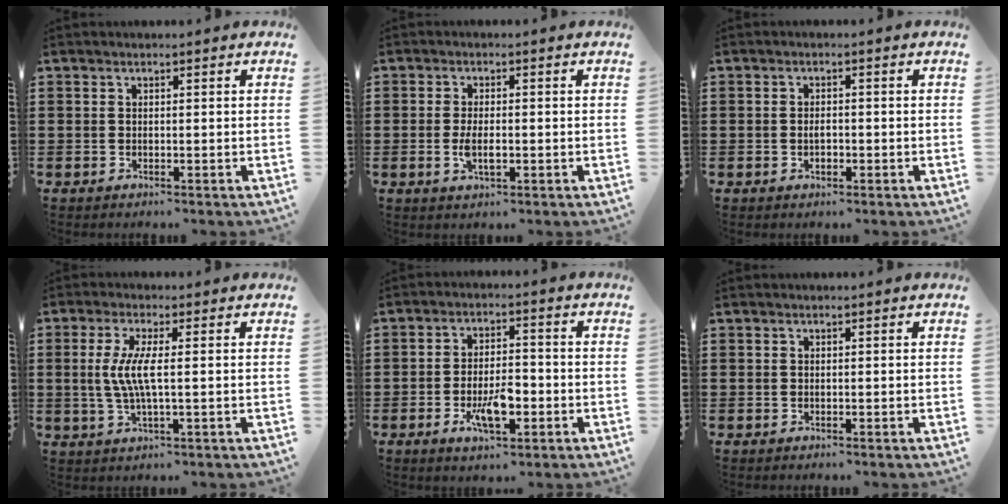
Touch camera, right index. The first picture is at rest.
{"total": 3.8, "force": [-0.7, 1.4, 3.5], "torque": [-0.069, -0.001, -0.014]}
{"total": 1.7, "force": [-0.4, 0.9, 1.4], "torque": [-0.027, 0.002, -0.008]}
{"total": 5.4, "force": [0.1, 0.7, 5.3], "torque": [-0.120, -0.011, -0.008]}
{"total": 6.6, "force": [-2.6, 2.7, 5.5], "torque": [-0.100, 0.000, -0.049]}
{"total": 0.0}